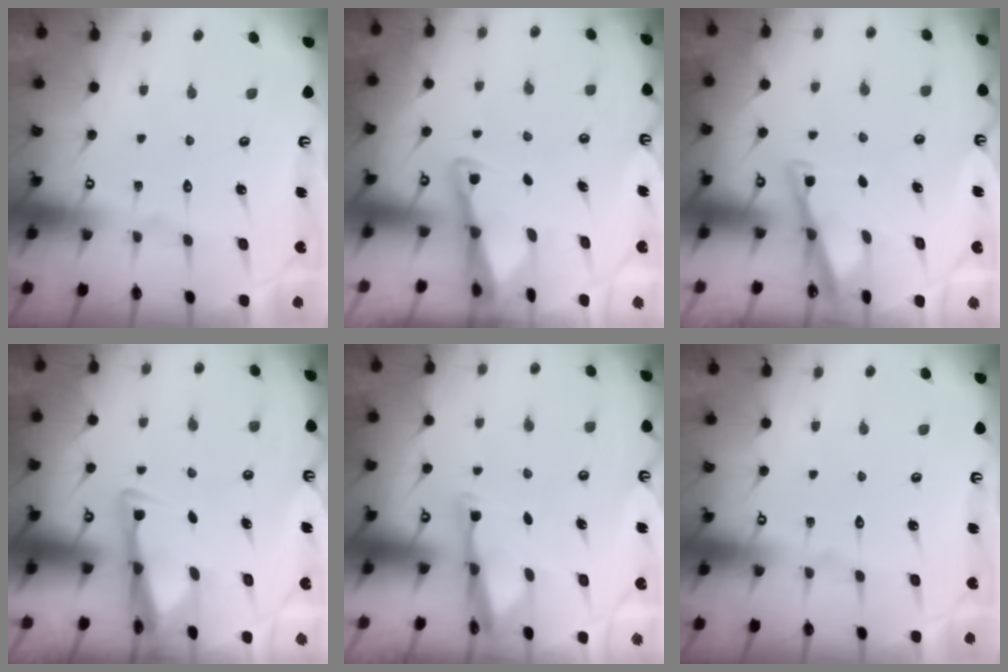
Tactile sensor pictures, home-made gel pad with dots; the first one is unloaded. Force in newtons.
{"total": 2.3, "press": 2.3, "slide": 0.3}
{"total": 3.3, "press": 3.3, "slide": 0.3}
{"total": 3.0, "press": 2.8, "slide": 0.9}
{"total": 2.9, "press": 2.9, "slide": 0.5}
{"total": 0.0}